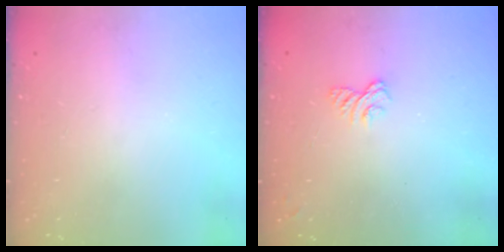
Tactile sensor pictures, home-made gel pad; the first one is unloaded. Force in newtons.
{"total": 2.7, "press": 2.3, "slide": 1.4}